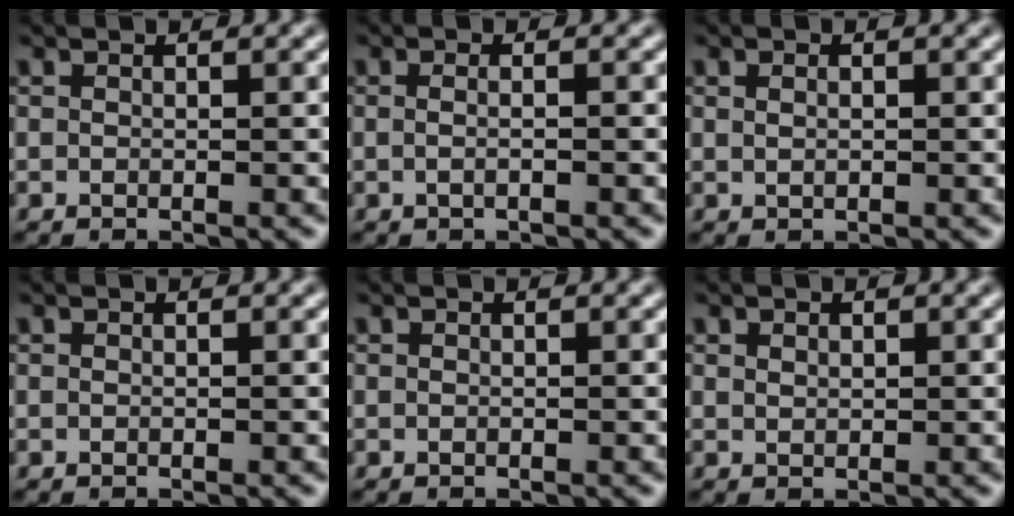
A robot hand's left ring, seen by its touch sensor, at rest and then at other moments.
{"total": 2.4, "force": [0.5, 1.3, 2.0], "torque": [-0.002, 0.002, -0.018]}
{"total": 1.1, "force": [0.4, 0.6, 0.8], "torque": [-0.011, 0.001, 0.005]}
{"total": 0.0}
{"total": 0.0}
{"total": 0.7, "force": [0.5, 0.5, 0.3], "torque": [-0.006, -0.002, 0.009]}